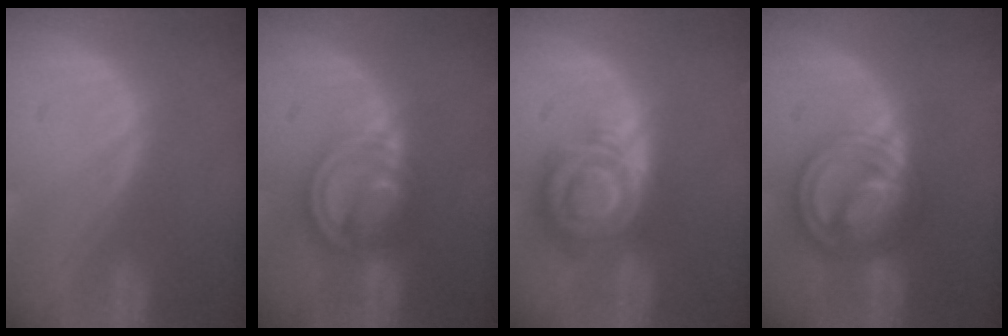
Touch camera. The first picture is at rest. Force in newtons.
{"total": 8.3, "press": 7.0, "slide": 4.5}
{"total": 8.8, "press": 8.8, "slide": 0.5}
{"total": 9.2, "press": 9.2, "slide": 0.6}